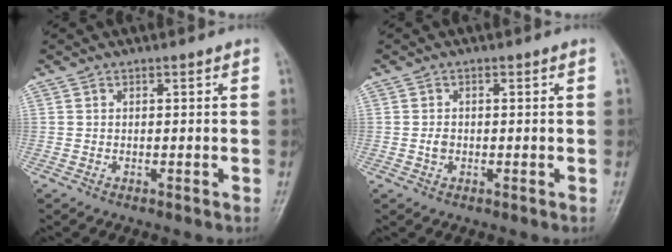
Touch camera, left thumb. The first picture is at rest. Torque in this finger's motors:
{"motor_torque": [-0.09, -0.03, 0.19, 0.02, 0.00]}